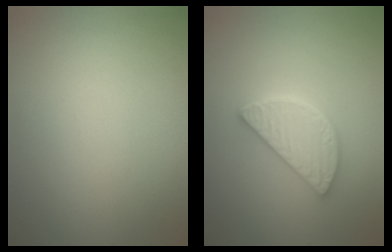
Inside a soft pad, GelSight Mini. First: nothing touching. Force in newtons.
{"total": 4.1, "press": 3.4, "slide": 2.3}